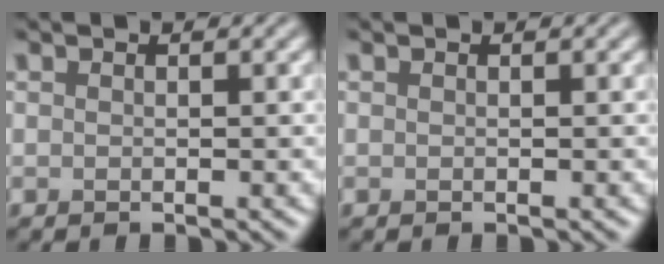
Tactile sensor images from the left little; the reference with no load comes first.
{"total": 0.0}